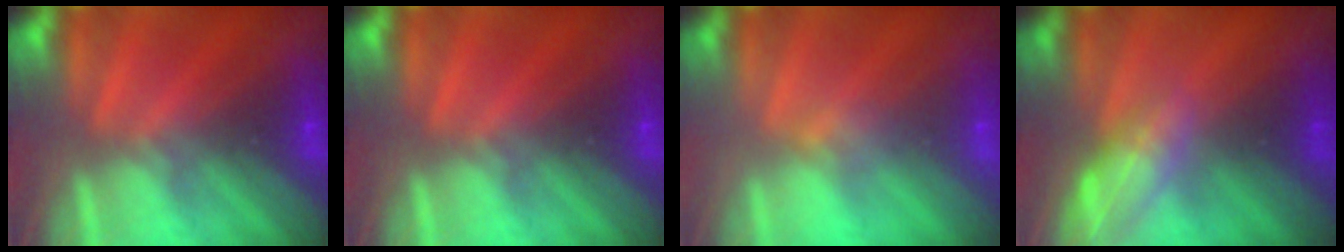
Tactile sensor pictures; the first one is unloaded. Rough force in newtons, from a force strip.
{"total": 0.0}
{"total": 2.4}
{"total": 2.6}